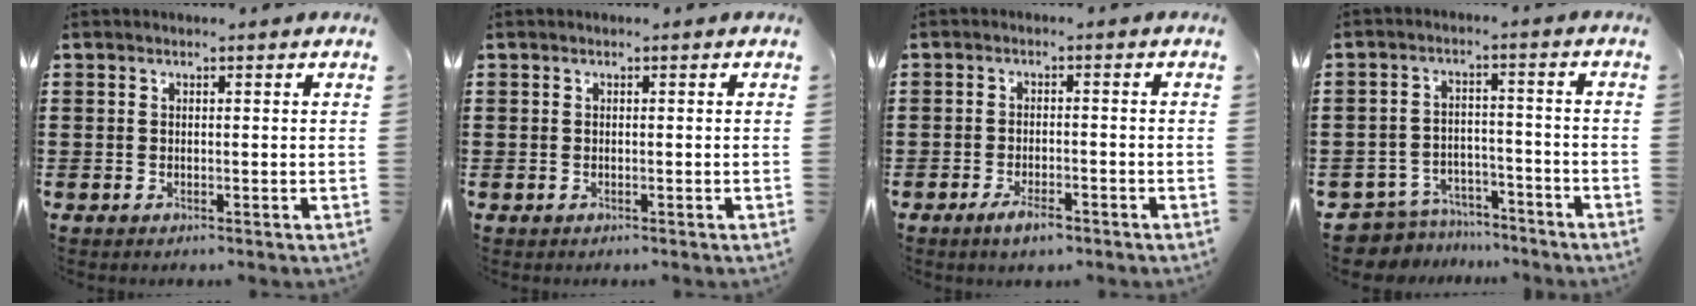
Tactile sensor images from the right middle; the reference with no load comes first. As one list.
[{"total": 0.0}, {"total": 3.2, "force": [-2.1, 1.1, 2.2], "torque": [-0.043, 0.003, -0.041]}, {"total": 6.0, "force": [-5.8, 1.2, 0.2], "torque": [-0.019, 0.013, -0.124]}]